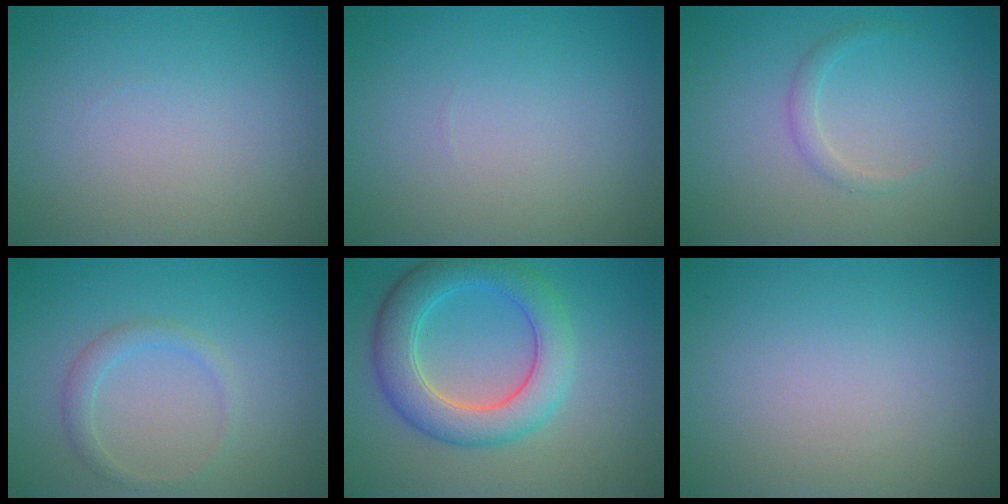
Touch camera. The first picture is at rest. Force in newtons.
{"total": 0.0}
{"total": 1.2, "press": 1.2, "slide": 0.0}
{"total": 1.7, "press": 1.7, "slide": 0.1}
{"total": 6.1, "press": 6.1, "slide": 0.2}
{"total": 0.0}